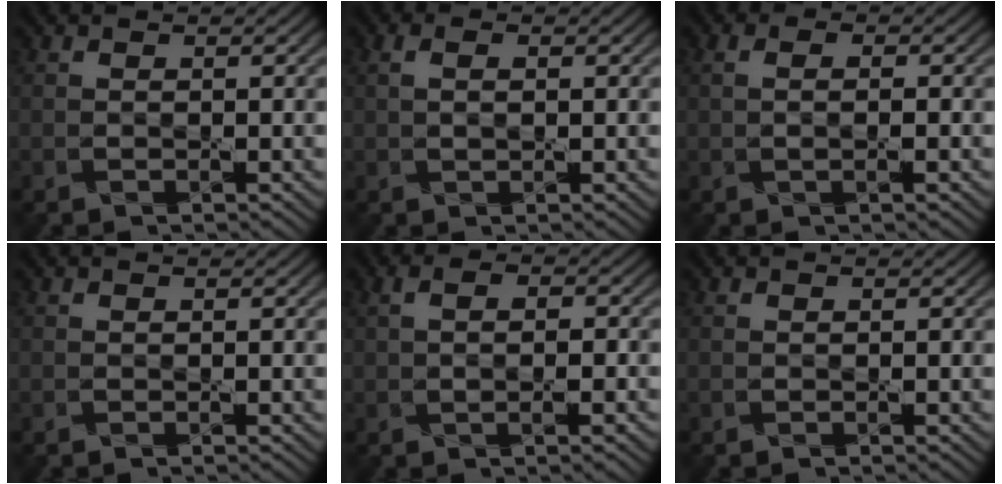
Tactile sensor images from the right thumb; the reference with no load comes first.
{"total": 2.0, "force": [0.5, 1.1, 1.6], "torque": [-0.031, -0.004, 0.012]}
{"total": 2.4, "force": [0.2, 1.2, 2.1], "torque": [-0.022, -0.004, -0.003]}
{"total": 0.0}
{"total": 3.5, "force": [0.0, 1.7, 3.0], "torque": [-0.044, -0.002, 0.000]}
{"total": 0.0}